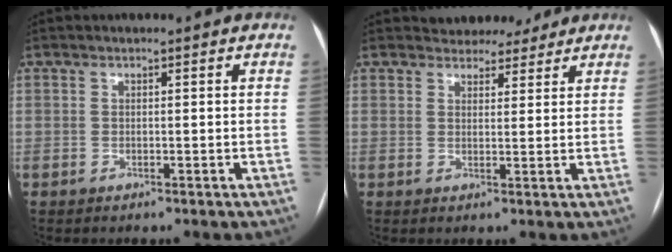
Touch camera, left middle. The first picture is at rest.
{"total": 5.5, "force": [5.0, 2.3, 0.6], "torque": [-0.003, 0.007, 0.062]}